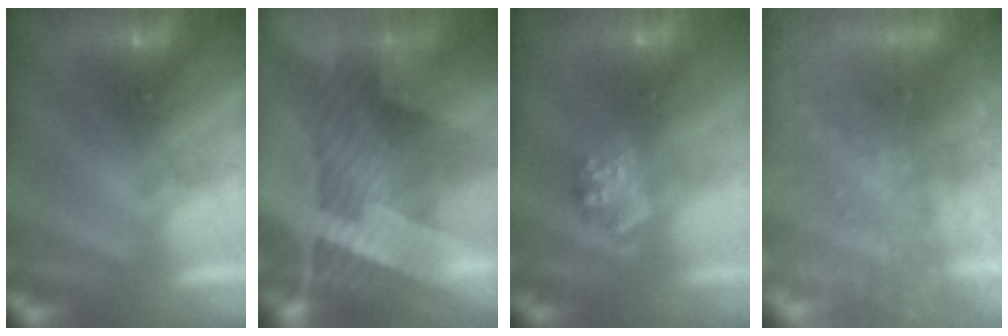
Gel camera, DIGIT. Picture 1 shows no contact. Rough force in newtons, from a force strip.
{"total": 8.4}
{"total": 2.3}
{"total": 7.5}